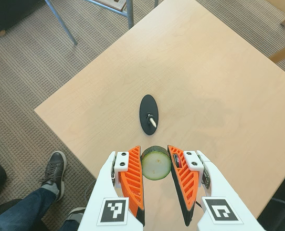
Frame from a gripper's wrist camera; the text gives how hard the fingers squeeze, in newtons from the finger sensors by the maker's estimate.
{"total": 9.6, "left": 9.8, "right": 9.4}